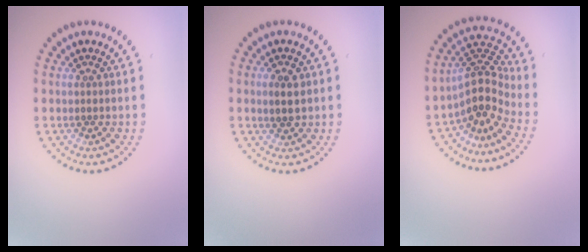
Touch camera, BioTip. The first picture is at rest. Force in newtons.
{"total": 2.0, "press": 2.0, "slide": 0.4}
{"total": 4.0, "press": 3.0, "slide": 2.7}